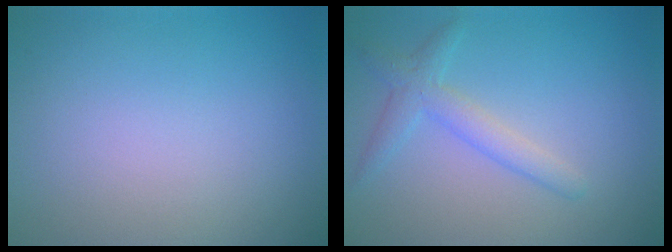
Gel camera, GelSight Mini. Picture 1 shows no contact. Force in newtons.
{"total": 2.6, "press": 2.6, "slide": 0.1}